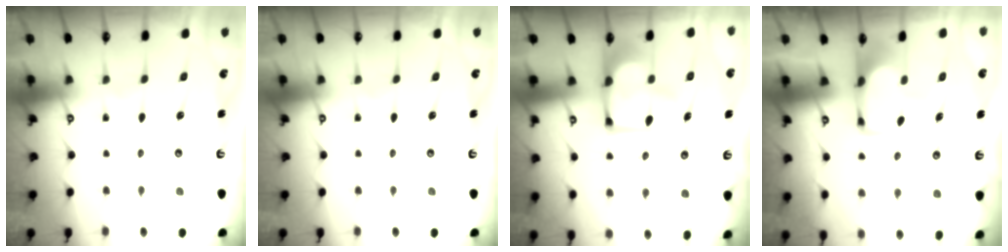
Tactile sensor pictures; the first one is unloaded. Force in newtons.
{"total": 0.0}
{"total": 2.1, "press": 2.0, "slide": 0.8}
{"total": 2.1, "press": 2.0, "slide": 0.4}